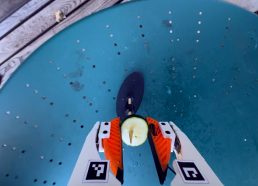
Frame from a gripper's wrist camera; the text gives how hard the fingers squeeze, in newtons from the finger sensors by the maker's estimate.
{"total": 12.0, "left": 12.0, "right": 12.0}